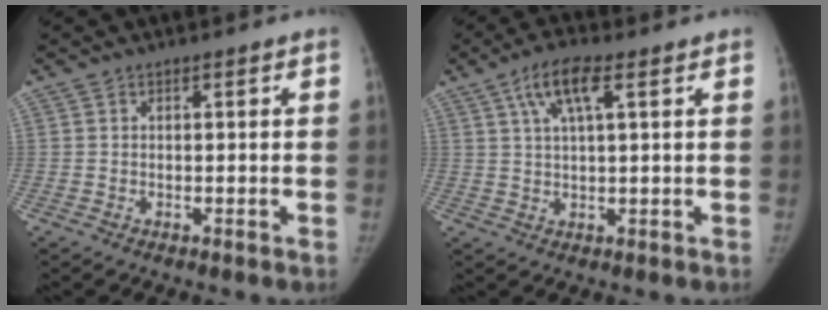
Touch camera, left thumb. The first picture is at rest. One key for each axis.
{"total": 7.2, "fx": 3.2, "fy": 2.1, "fz": 6.1, "tx": -0.121, "ty": 0.005, "tz": 0.060}